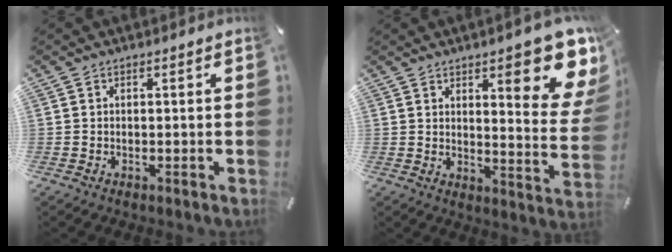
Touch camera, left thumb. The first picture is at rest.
{"total": 16.9, "force": [9.4, 4.8, 13.3], "torque": [-0.167, -0.067, 0.145]}